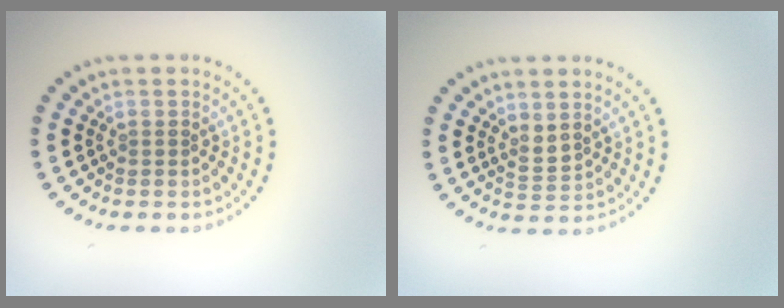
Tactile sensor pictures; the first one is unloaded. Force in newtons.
{"total": 1.4, "press": 1.2, "slide": 0.7}